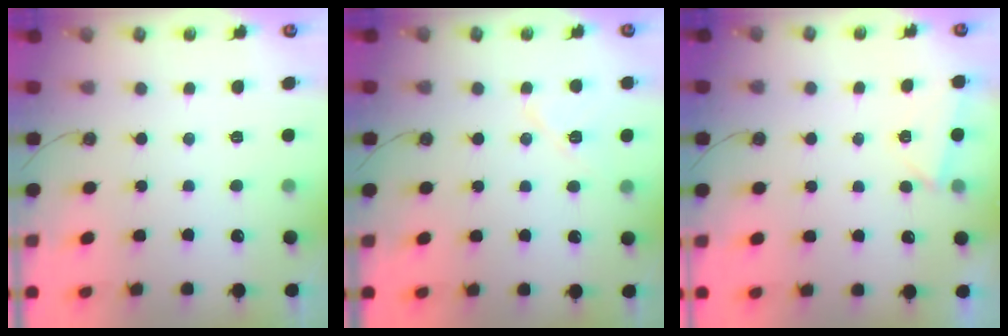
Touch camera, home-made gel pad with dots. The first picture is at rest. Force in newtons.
{"total": 7.5, "press": 7.4, "slide": 0.9}
{"total": 2.8, "press": 1.9, "slide": 2.1}